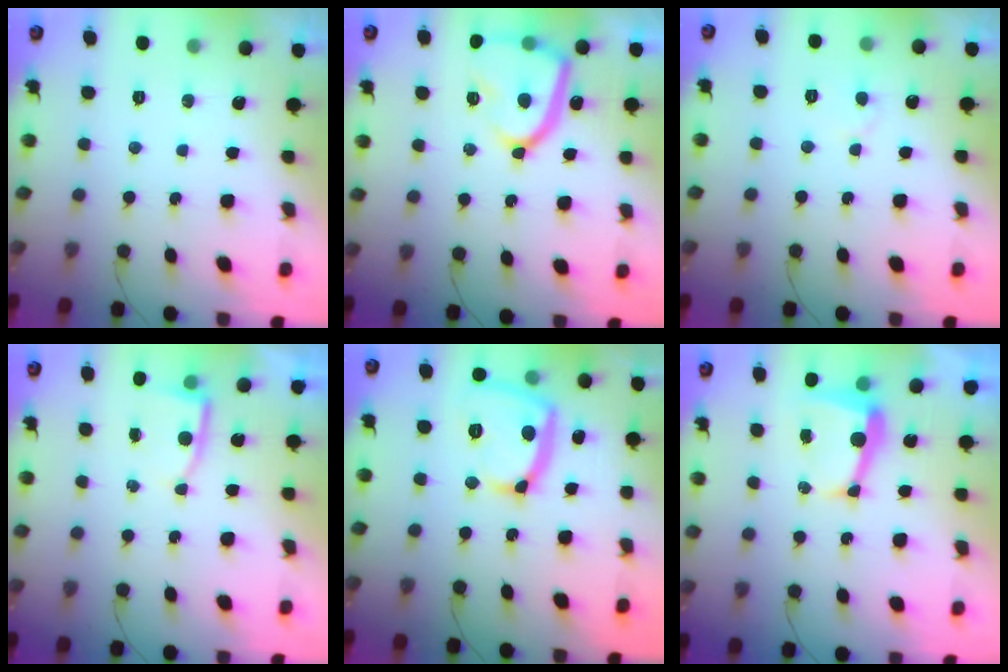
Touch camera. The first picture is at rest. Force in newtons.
{"total": 16.6, "press": 16.5, "slide": 1.5}
{"total": 3.9, "press": 3.9, "slide": 0.4}
{"total": 2.8, "press": 2.8, "slide": 0.3}
{"total": 15.2, "press": 15.1, "slide": 1.4}
{"total": 6.8, "press": 6.8, "slide": 0.3}